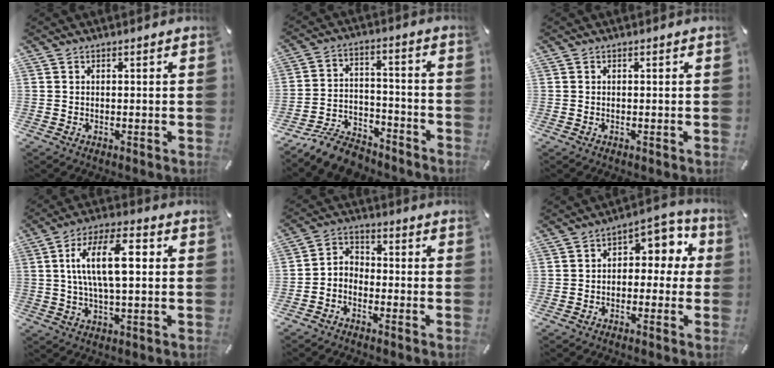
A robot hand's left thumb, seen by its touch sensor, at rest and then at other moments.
{"total": 10.2, "force": [-8.8, 4.1, 3.0], "torque": [-0.037, 0.056, -0.164]}
{"total": 0.0}
{"total": 13.2, "force": [1.9, 5.1, 12.0], "torque": [-0.238, 0.005, 0.027]}
{"total": 4.6, "force": [-3.8, 2.5, 0.6], "torque": [-0.010, 0.012, -0.079]}
{"total": 6.4, "force": [0.7, 4.7, 4.2], "torque": [-0.052, -0.005, 0.005]}